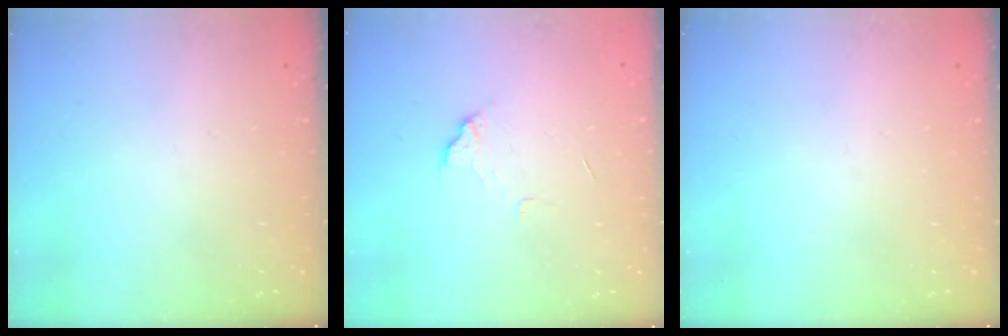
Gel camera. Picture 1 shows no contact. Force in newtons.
{"total": 4.4, "press": 4.4, "slide": 0.3}
{"total": 0.0}